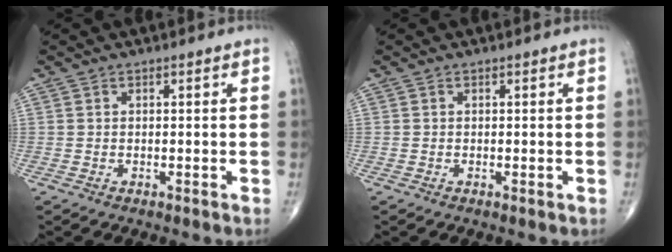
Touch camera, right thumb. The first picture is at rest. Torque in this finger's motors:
{"motor_torque": [1.21, 0.29, 0.33, -0.75, 0.05]}